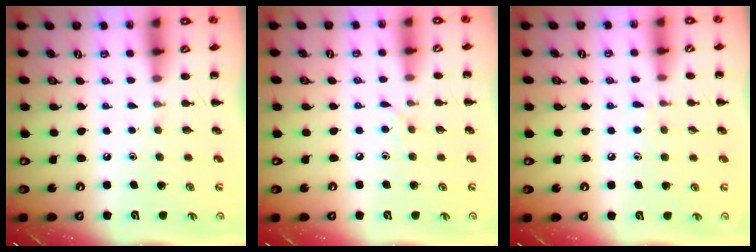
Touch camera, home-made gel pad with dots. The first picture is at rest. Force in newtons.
{"total": 4.7, "press": 4.3, "slide": 1.8}
{"total": 5.1, "press": 4.7, "slide": 1.9}